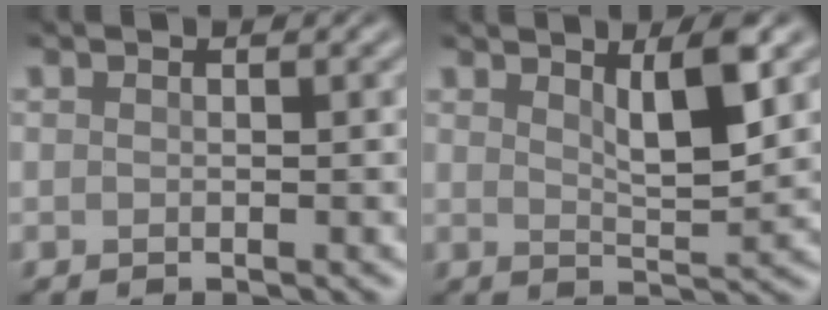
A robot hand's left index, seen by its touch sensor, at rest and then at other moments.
{"total": 4.0, "force": [2.0, 0.9, 3.4], "torque": [-0.056, -0.004, 0.034]}